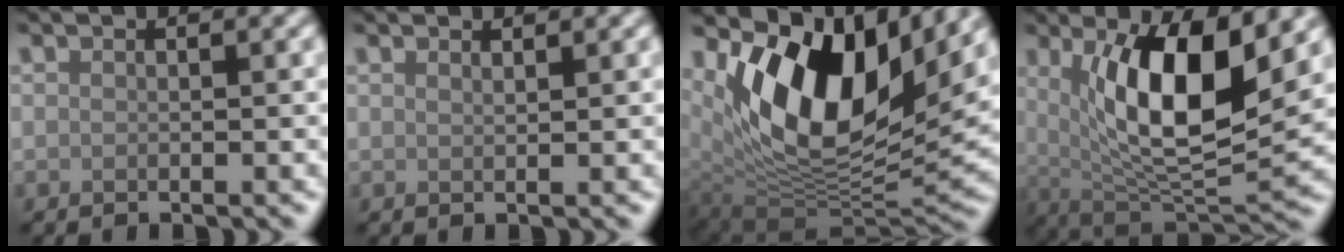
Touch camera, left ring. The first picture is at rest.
{"total": 0.7, "force": [0.7, 0.1, 0.2], "torque": [0.001, -0.001, 0.012]}
{"total": 13.6, "force": [5.6, 7.4, 10.0], "torque": [-0.177, -0.004, 0.106]}
{"total": 10.0, "force": [2.6, 3.5, 9.0], "torque": [-0.152, -0.018, 0.052]}